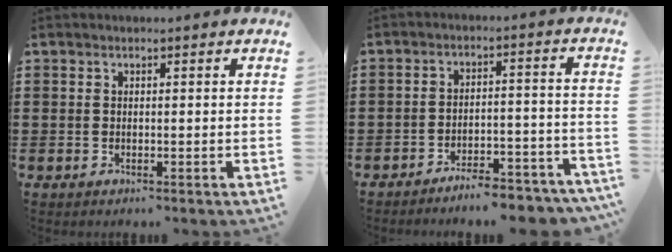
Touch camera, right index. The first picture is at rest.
{"total": 5.6, "force": [-5.4, 0.1, 1.4], "torque": [-0.020, 0.006, -0.105]}